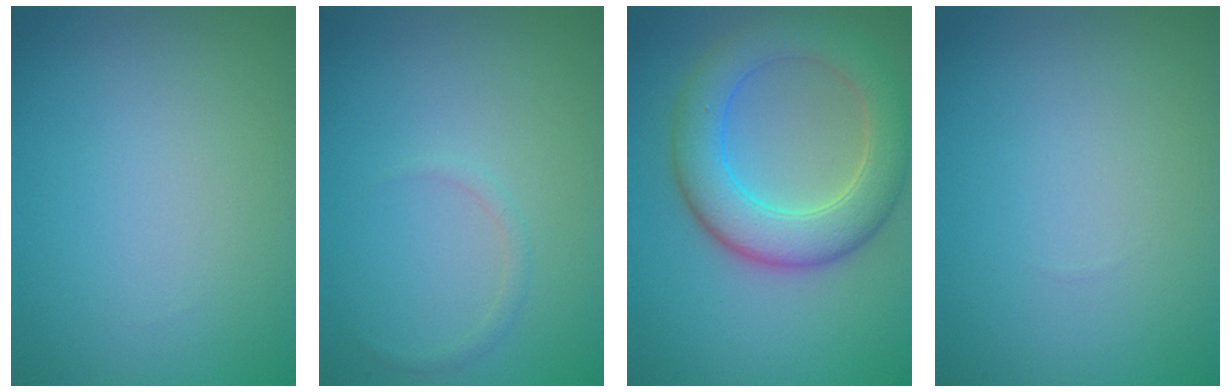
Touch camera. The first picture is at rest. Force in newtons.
{"total": 0.7, "press": 0.7, "slide": 0.1}
{"total": 6.9, "press": 6.9, "slide": 0.5}
{"total": 0.0}